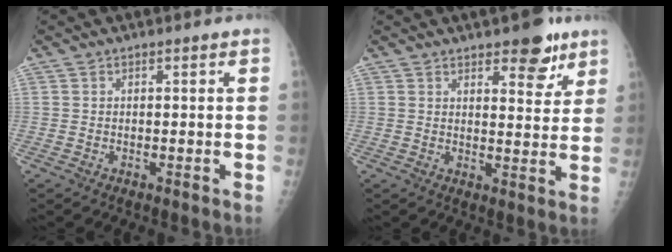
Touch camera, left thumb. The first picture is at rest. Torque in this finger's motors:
{"motor_torque": [0.00, 0.08, 0.00, -0.10, 0.02]}